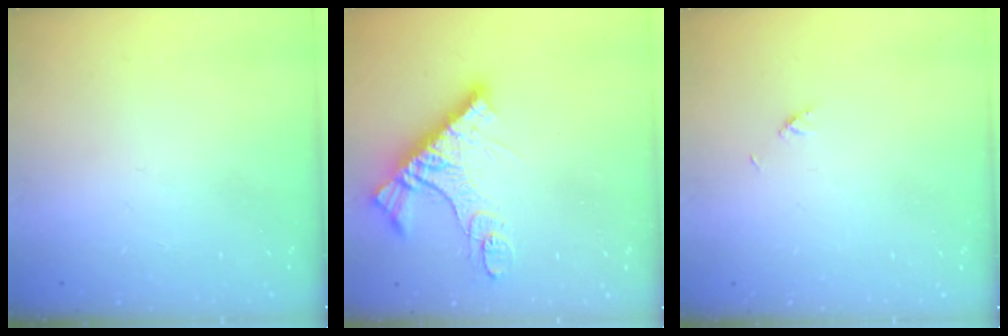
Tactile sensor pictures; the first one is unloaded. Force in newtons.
{"total": 12.3, "press": 12.2, "slide": 1.2}
{"total": 2.1, "press": 2.1, "slide": 0.3}